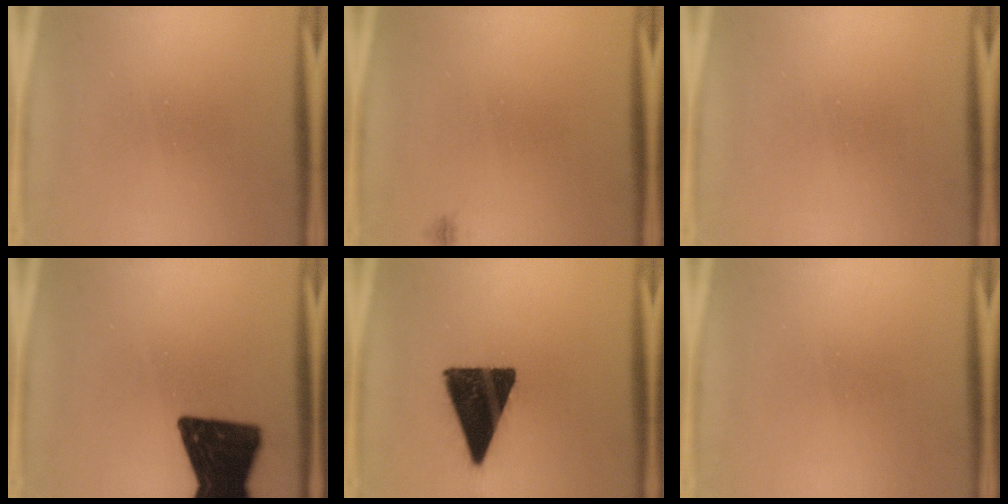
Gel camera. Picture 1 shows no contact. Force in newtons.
{"total": 0.7}
{"total": 0.0}
{"total": 19.5}
{"total": 16.1}
{"total": 1.6}